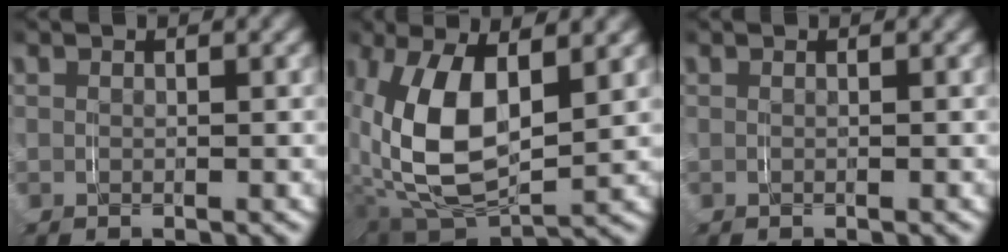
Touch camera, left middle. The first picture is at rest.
{"total": 9.5, "force": [0.3, 5.5, 7.8], "torque": [-0.194, -0.026, 0.023]}
{"total": 0.0}